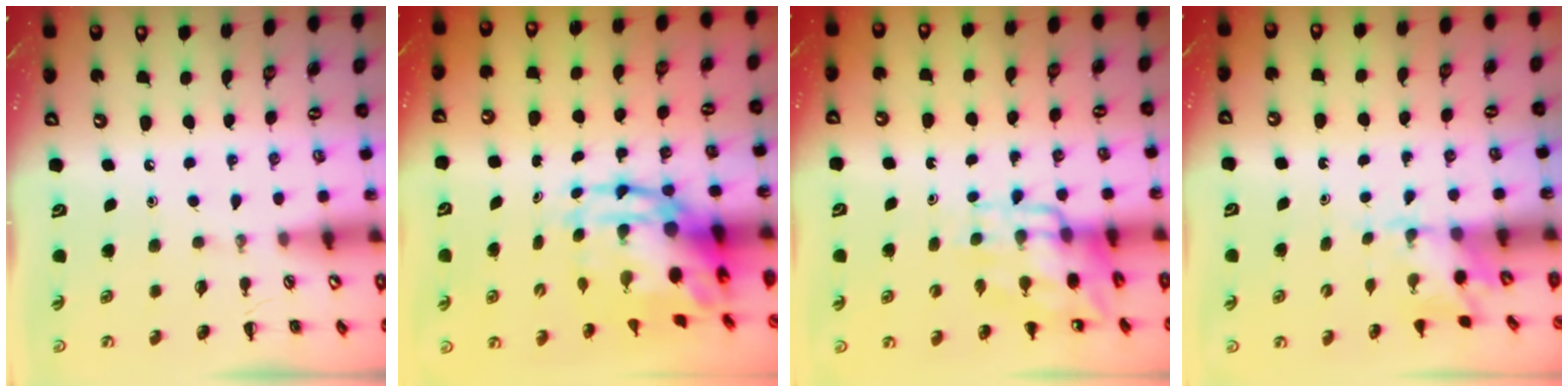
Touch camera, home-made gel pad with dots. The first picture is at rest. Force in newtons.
{"total": 9.5, "press": 9.2, "slide": 2.4}
{"total": 10.8, "press": 10.5, "slide": 2.9}
{"total": 1.7, "press": 1.5, "slide": 0.6}